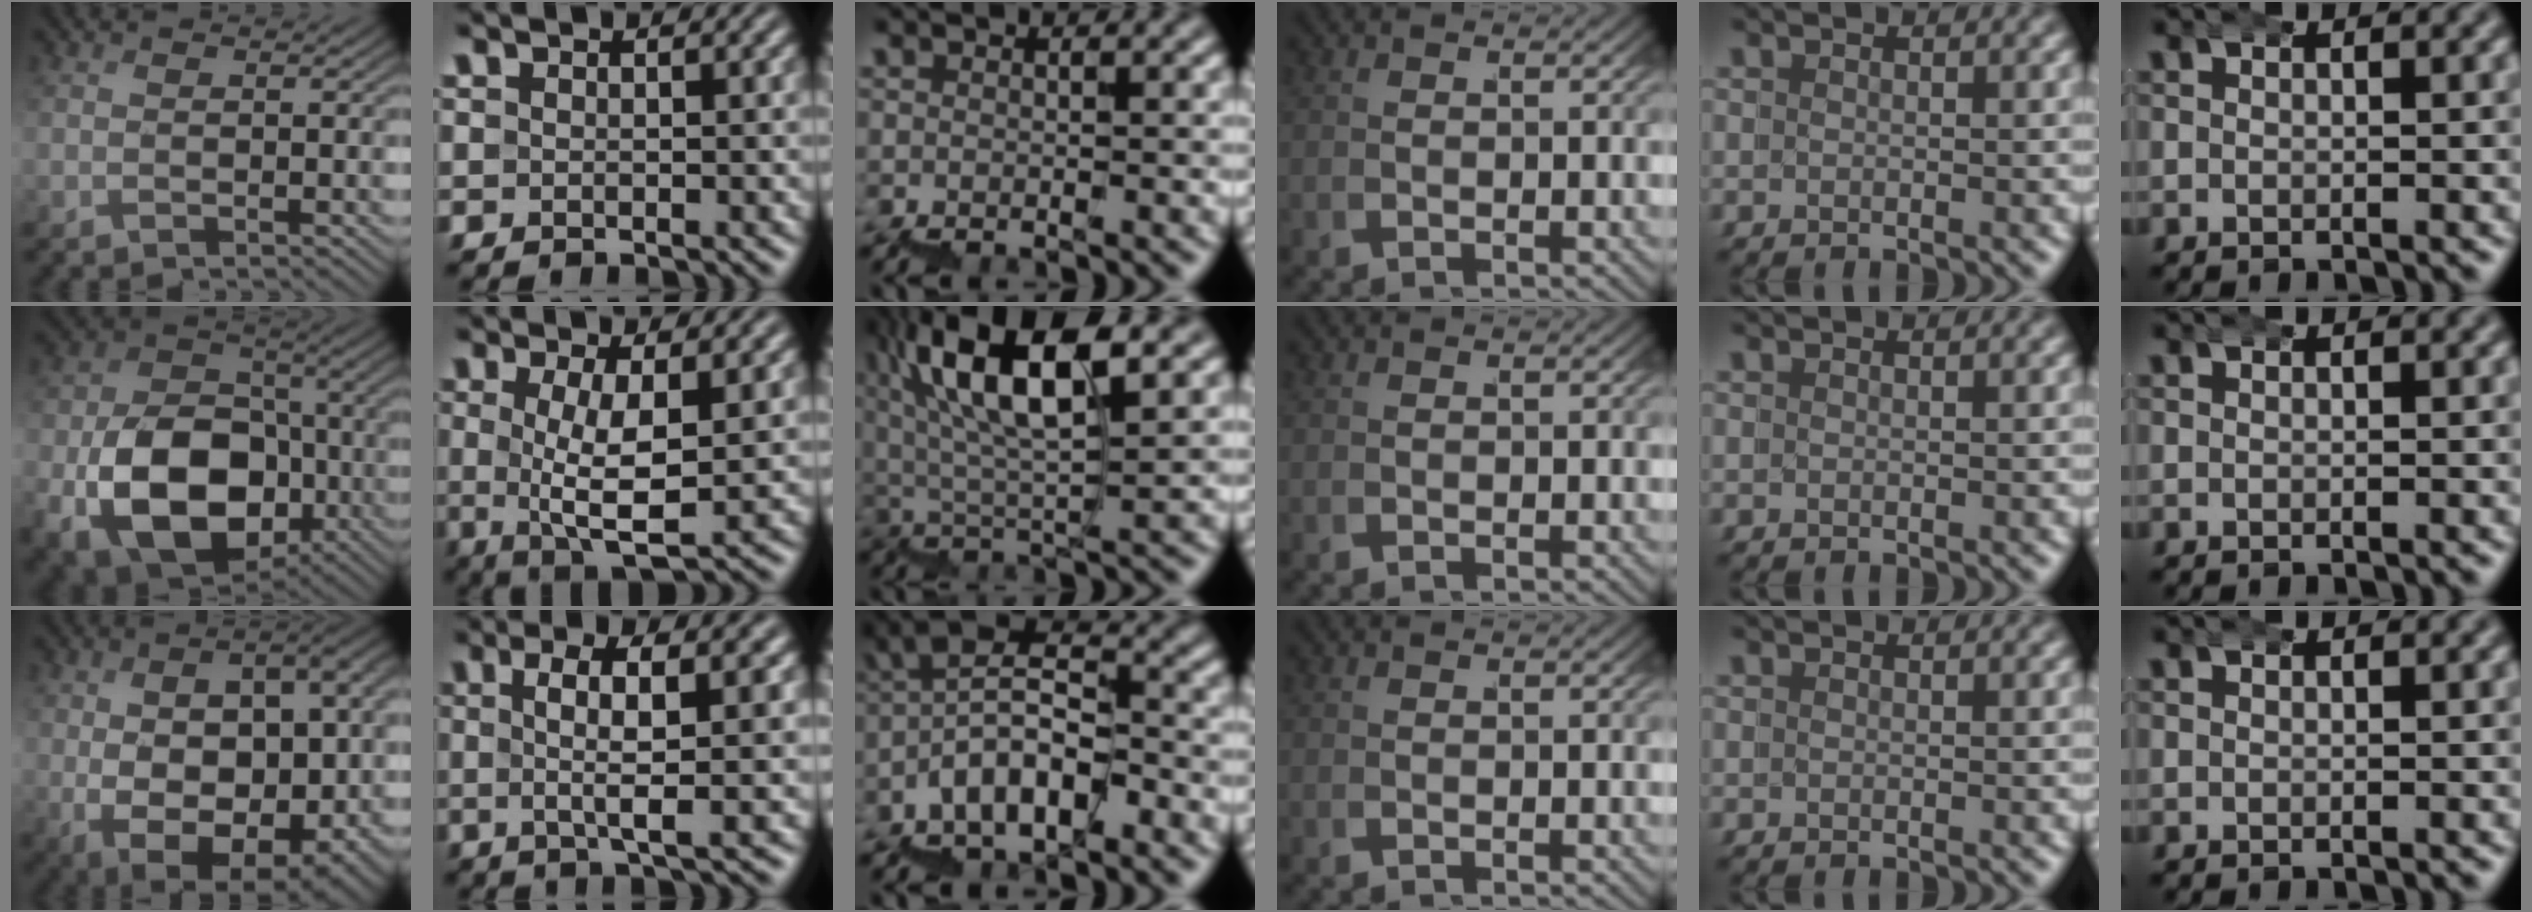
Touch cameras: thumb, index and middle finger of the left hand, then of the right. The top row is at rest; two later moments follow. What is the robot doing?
{"motion": "wrap", "object": "bubble wrap"}